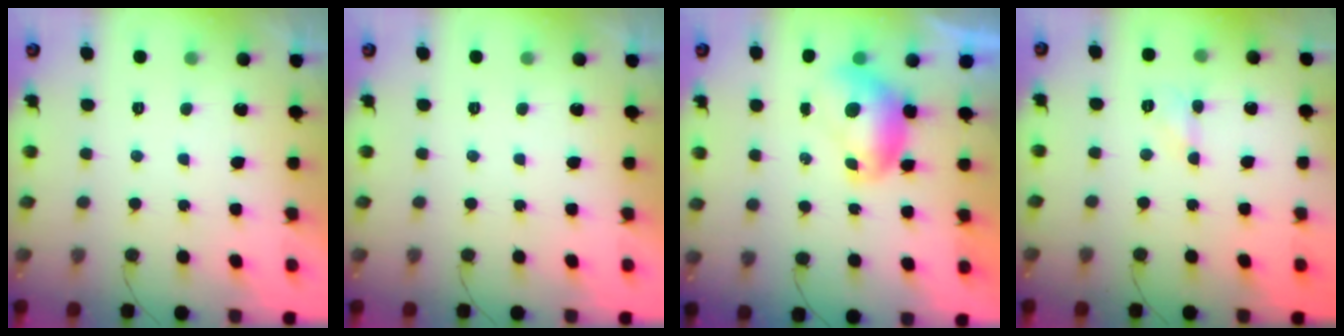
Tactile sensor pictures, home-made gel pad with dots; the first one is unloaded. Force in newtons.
{"total": 0.0}
{"total": 7.2, "press": 7.1, "slide": 0.9}
{"total": 3.6, "press": 3.6, "slide": 0.5}